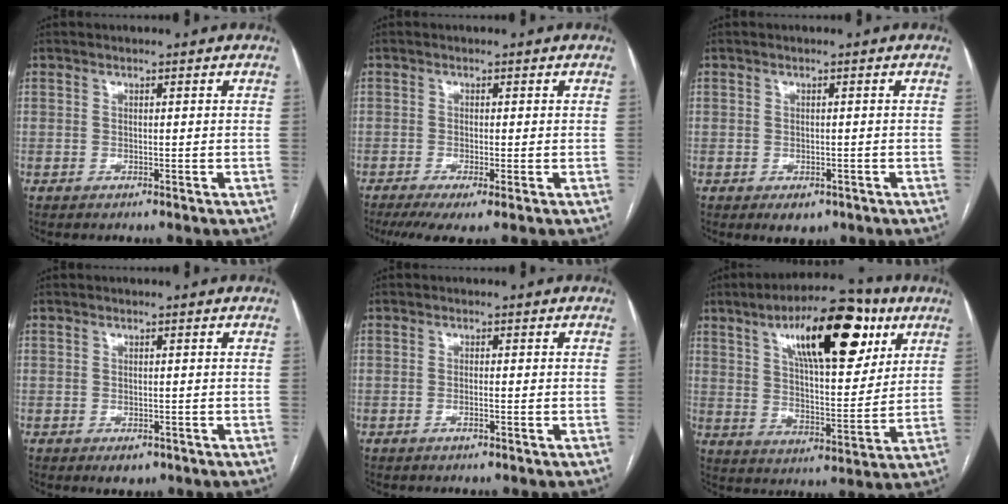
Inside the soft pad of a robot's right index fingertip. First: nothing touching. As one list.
[{"total": 5.0, "force": [-3.1, 0.6, 3.9], "torque": [-0.058, -0.012, -0.053]}, {"total": 2.7, "force": [-1.5, 1.8, 1.5], "torque": [-0.011, 0.000, -0.009]}, {"total": 2.0, "force": [-1.1, 1.3, 1.2], "torque": [-0.008, 0.000, -0.006]}, {"total": 1.0, "force": [-0.5, 0.0, 0.9], "torque": [-0.018, 0.000, -0.008]}, {"total": 18.6, "force": [9.3, 5.7, 15.0], "torque": [-0.237, 0.024, 0.150]}]